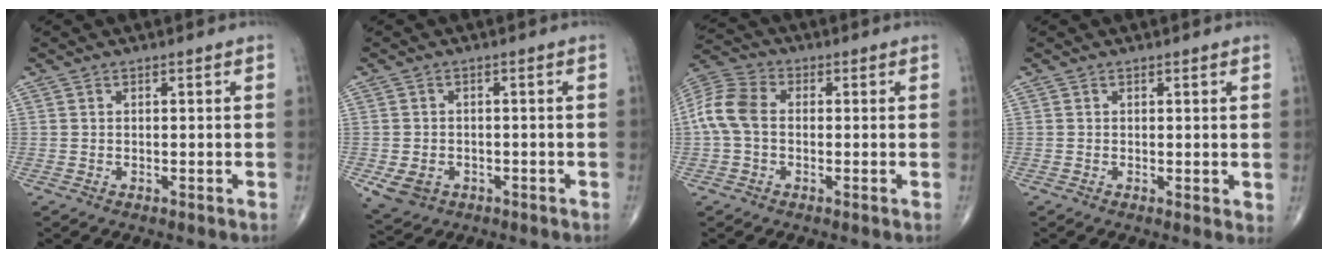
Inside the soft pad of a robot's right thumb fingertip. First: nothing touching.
{"total": 5.0, "force": [-1.8, 4.0, 2.2], "torque": [-0.037, 0.005, -0.019]}
{"total": 8.6, "force": [-0.1, 5.8, 6.3], "torque": [-0.138, 0.023, -0.012]}
{"total": 1.4, "force": [0.3, 0.6, 1.2], "torque": [-0.017, -0.006, 0.001]}